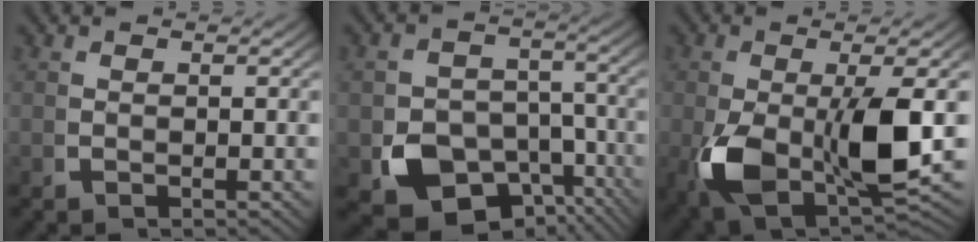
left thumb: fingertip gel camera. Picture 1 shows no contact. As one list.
[{"total": 11.5, "force": [-6.2, 8.3, 5.0], "torque": [-0.110, -0.060, -0.082]}, {"total": 12.3, "force": [-2.9, 6.6, 10.0], "torque": [-0.227, -0.050, -0.019]}]